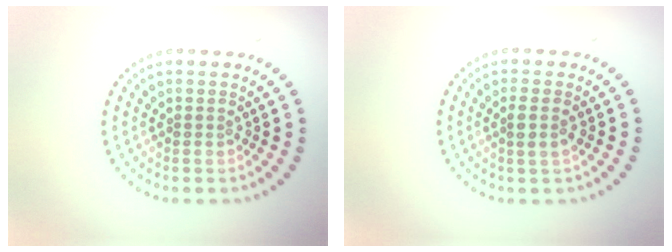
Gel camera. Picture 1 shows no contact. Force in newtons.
{"total": 1.6, "press": 1.4, "slide": 0.8}